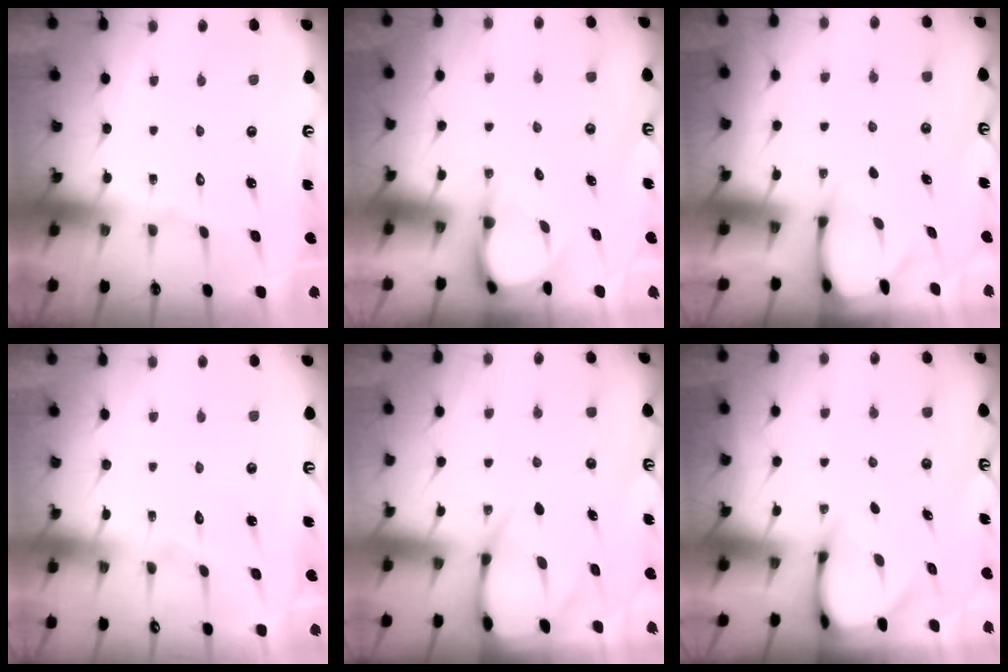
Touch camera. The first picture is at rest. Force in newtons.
{"total": 4.0, "press": 4.0, "slide": 0.2}
{"total": 2.5, "press": 2.5, "slide": 0.3}
{"total": 2.6, "press": 2.6, "slide": 0.2}
{"total": 6.6, "press": 6.6, "slide": 0.7}
{"total": 3.7, "press": 3.7, "slide": 0.2}